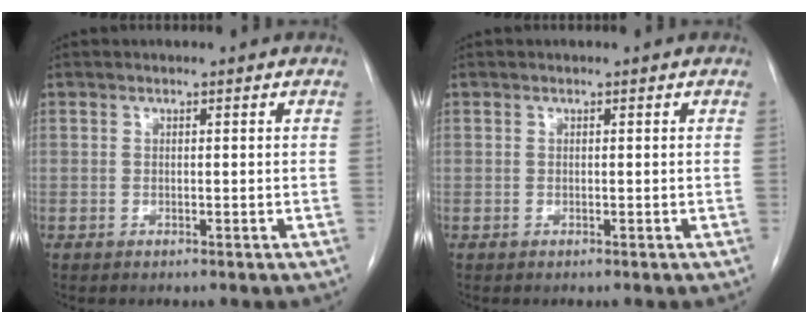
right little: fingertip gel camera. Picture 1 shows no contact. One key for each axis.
{"total": 0.0}